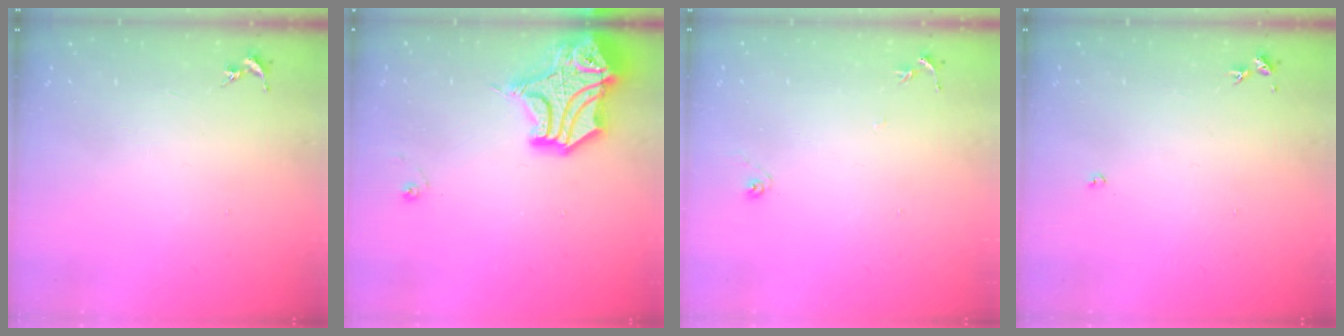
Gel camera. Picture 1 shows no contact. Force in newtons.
{"total": 17.1, "press": 16.9, "slide": 2.2}
{"total": 5.9, "press": 5.9, "slide": 0.6}
{"total": 2.7, "press": 2.7, "slide": 0.5}